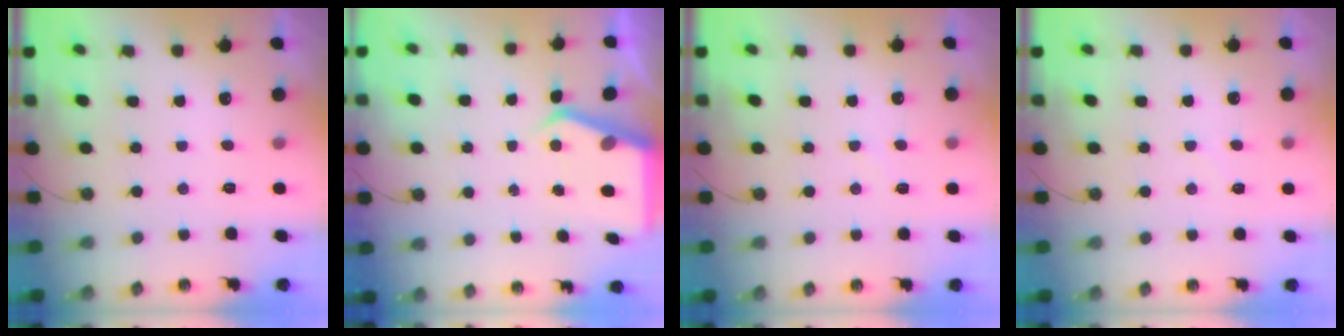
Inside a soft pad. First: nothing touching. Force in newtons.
{"total": 4.4, "press": 4.4, "slide": 0.4}
{"total": 3.9, "press": 3.8, "slide": 0.5}
{"total": 3.9, "press": 3.8, "slide": 0.5}